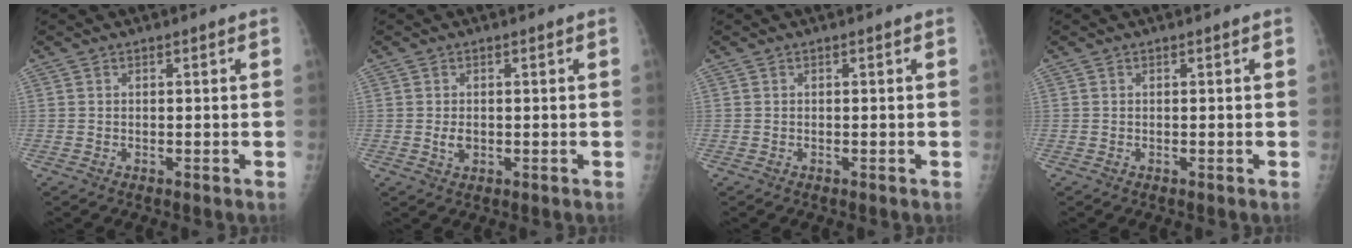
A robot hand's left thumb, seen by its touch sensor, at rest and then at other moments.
{"total": 2.0, "force": [0.0, 1.4, 1.4], "torque": [-0.022, -0.002, 0.003]}
{"total": 0.0}
{"total": 0.0}